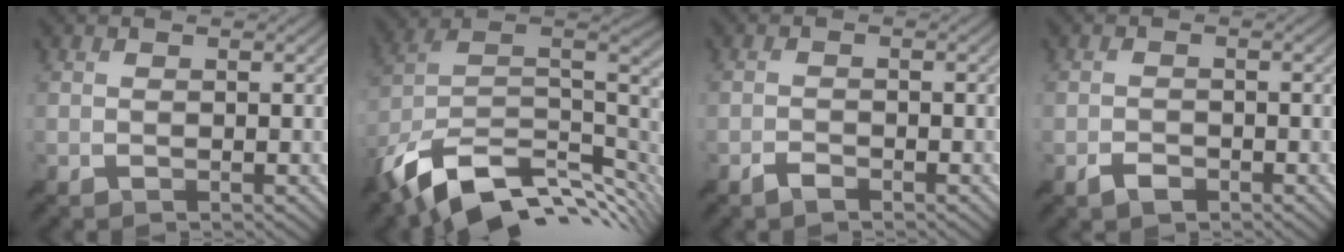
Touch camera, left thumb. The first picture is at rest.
{"total": 14.7, "force": [-6.8, 8.2, 10.1], "torque": [-0.236, -0.026, -0.111]}
{"total": 1.4, "force": [-1.3, 0.3, 0.5], "torque": [-0.008, 0.002, -0.026]}
{"total": 1.6, "force": [-1.3, 0.8, 0.4], "torque": [-0.006, -0.002, -0.025]}